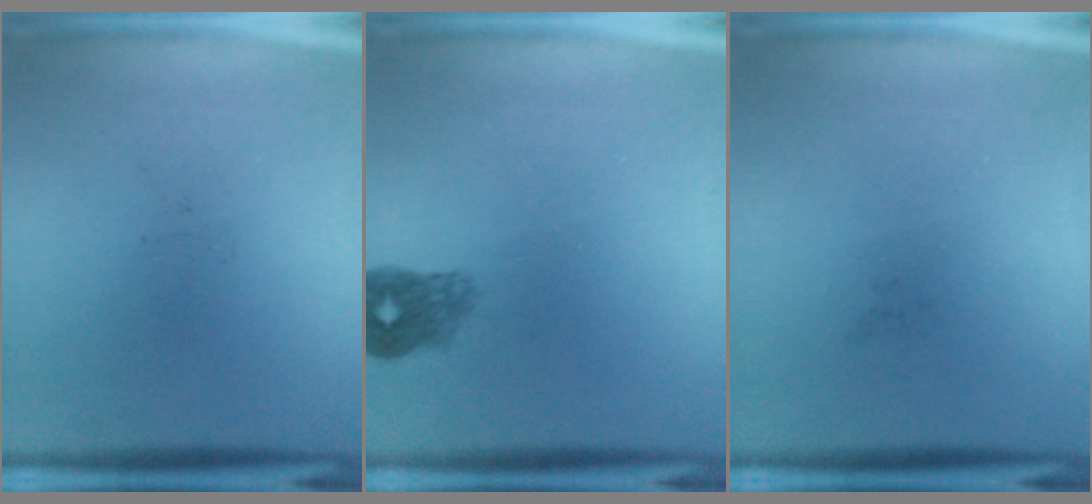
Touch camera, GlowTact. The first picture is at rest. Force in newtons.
{"total": 2.4}
{"total": 0.0}